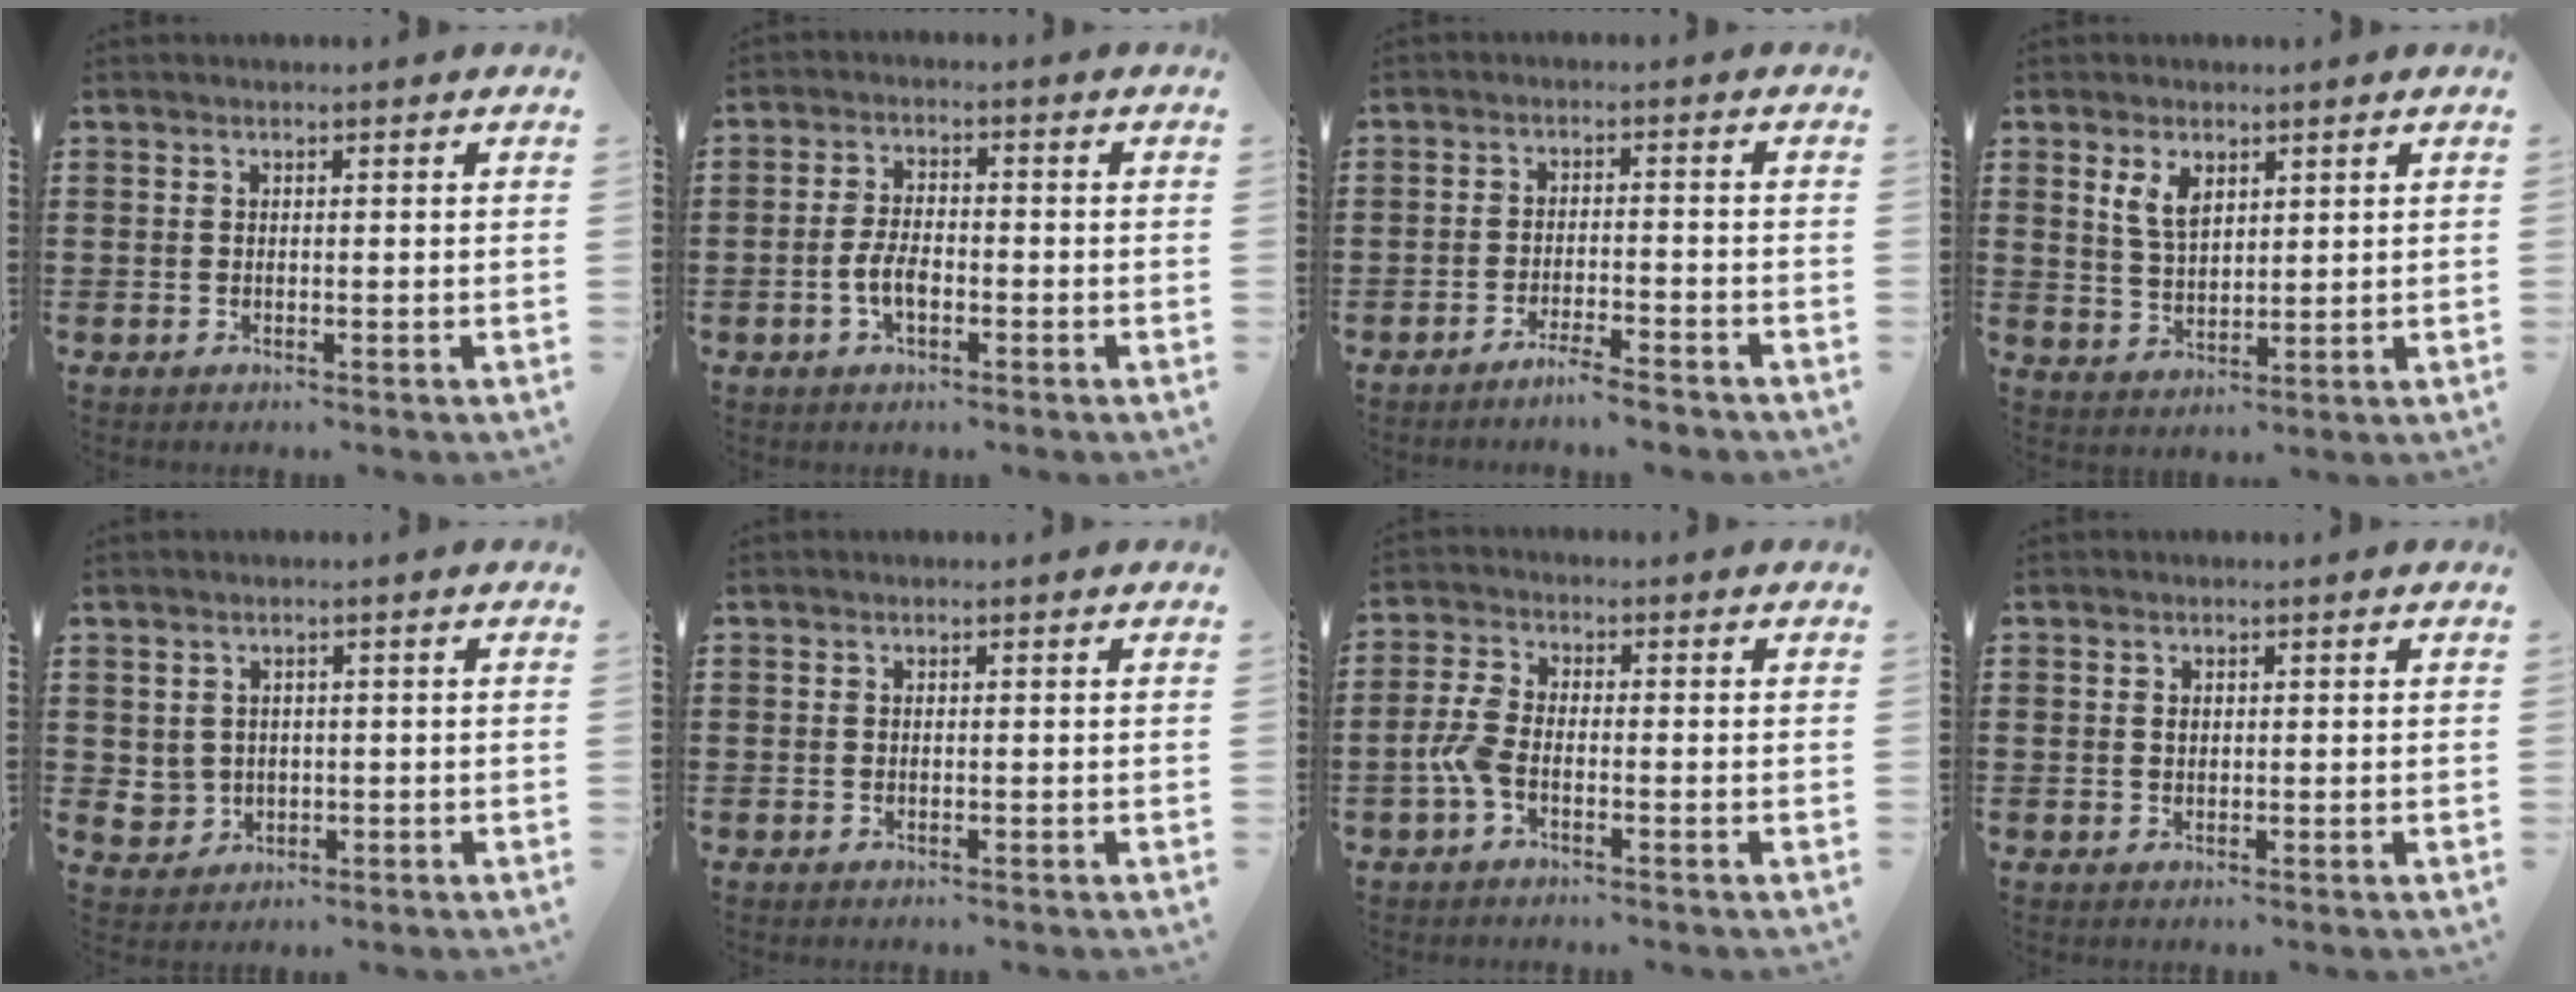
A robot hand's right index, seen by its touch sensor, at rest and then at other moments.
{"total": 4.1, "force": [-1.3, 2.0, 3.4], "torque": [-0.081, -0.001, -0.029]}
{"total": 3.3, "force": [-3.0, -0.2, 1.2], "torque": [-0.021, 0.001, -0.058]}
{"total": 4.4, "force": [2.3, 2.2, 3.0], "torque": [-0.067, 0.006, 0.042]}
{"total": 2.4, "force": [0.4, 2.4, 0.4], "torque": [-0.020, 0.008, 0.006]}
{"total": 0.0}
{"total": 4.1, "force": [-1.7, 1.8, 3.4], "torque": [-0.093, -0.006, -0.039]}
{"total": 0.7, "force": [0.3, 0.6, 0.3], "torque": [-0.008, 0.003, 0.006]}